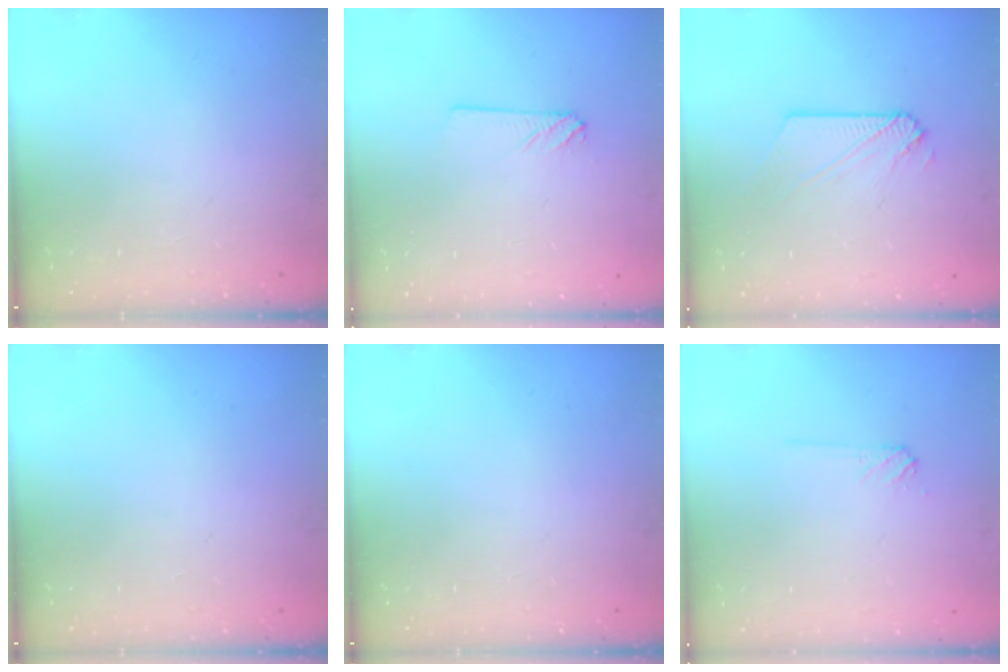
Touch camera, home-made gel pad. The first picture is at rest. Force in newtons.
{"total": 2.4, "press": 2.4, "slide": 0.2}
{"total": 4.4, "press": 4.4, "slide": 0.5}
{"total": 0.0}
{"total": 0.0}
{"total": 4.3, "press": 4.2, "slide": 0.8}